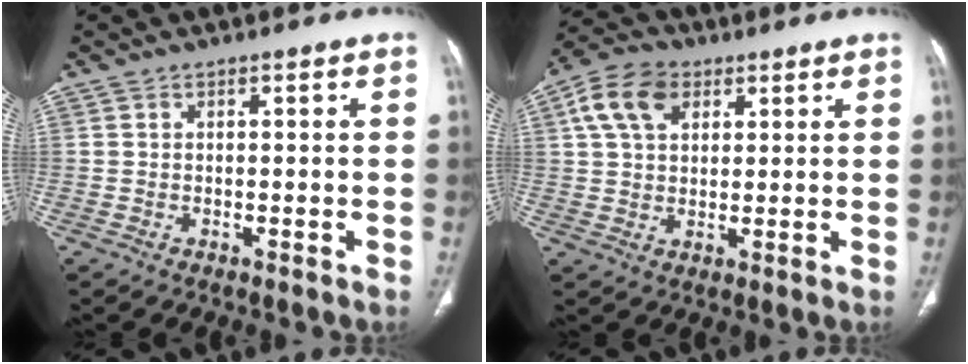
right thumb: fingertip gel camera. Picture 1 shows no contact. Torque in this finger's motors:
{"motor_torque": [-0.87, 1.11, 0.29, -0.15, 0.06]}